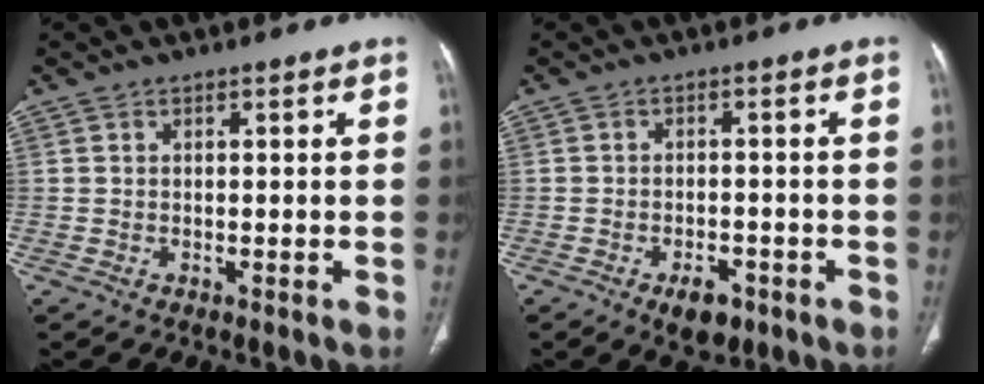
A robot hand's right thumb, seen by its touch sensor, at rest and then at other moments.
{"total": 5.1, "force": [-2.8, 2.8, 3.2], "torque": [-0.037, 0.010, -0.037]}